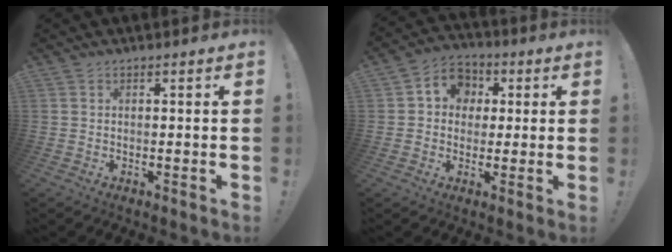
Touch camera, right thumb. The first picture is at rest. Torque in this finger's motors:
{"motor_torque": [0.80, 1.05, 0.04, -0.10, 0.15]}